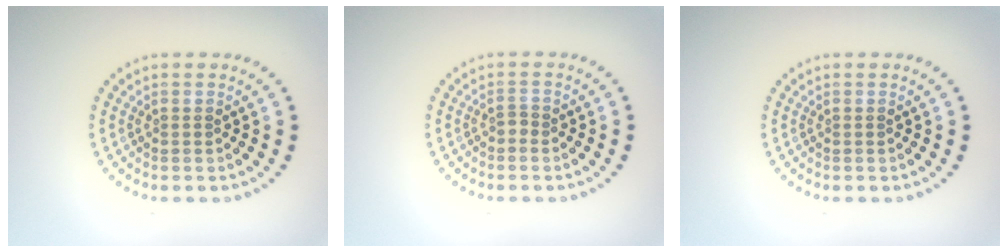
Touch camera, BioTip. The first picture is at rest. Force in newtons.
{"total": 0.9, "press": 0.5, "slide": 0.8}
{"total": 0.0}